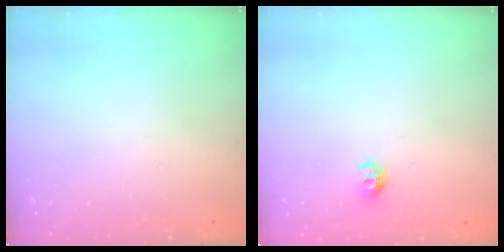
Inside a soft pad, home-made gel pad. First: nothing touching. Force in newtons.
{"total": 6.8, "press": 6.7, "slide": 1.0}